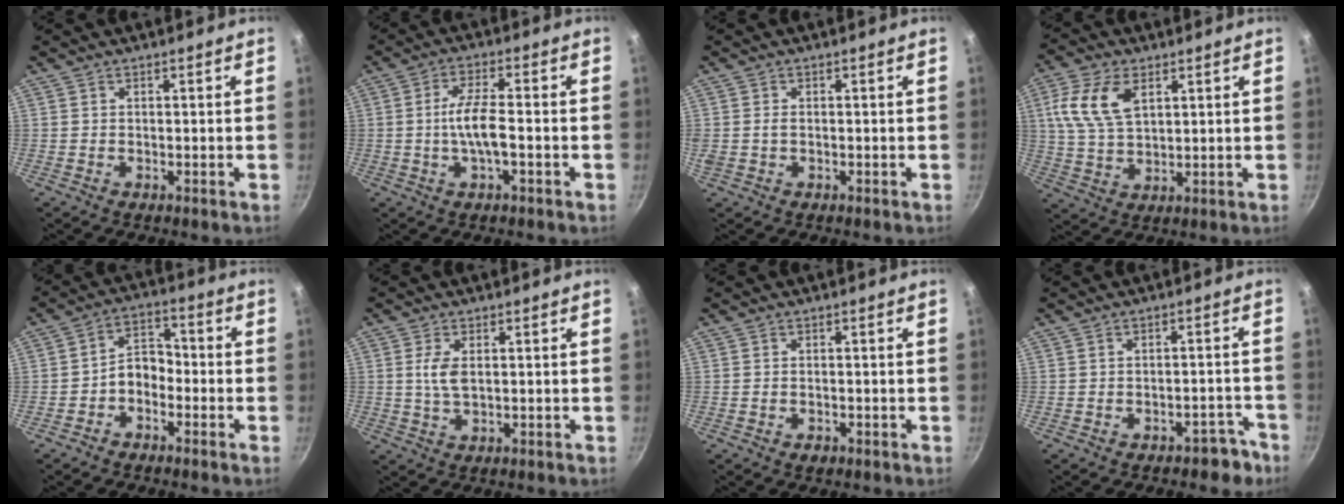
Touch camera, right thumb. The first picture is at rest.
{"total": 6.9, "force": [-1.4, 1.8, 6.5], "torque": [-0.123, 0.017, -0.033]}
{"total": 1.5, "force": [-0.1, 1.1, 1.0], "torque": [-0.018, 0.003, -0.002]}
{"total": 10.8, "force": [3.8, 6.2, 7.9], "torque": [-0.153, -0.005, 0.073]}
{"total": 5.8, "force": [-2.4, 4.0, 3.4], "torque": [-0.035, 0.041, -0.051]}
{"total": 4.1, "force": [0.6, 2.0, 3.5], "torque": [-0.071, -0.002, 0.013]}
{"total": 1.3, "force": [-0.8, 0.8, 0.7], "torque": [-0.014, 0.001, -0.010]}
{"total": 4.0, "force": [-2.9, 2.1, 1.7], "torque": [0.009, 0.042, -0.016]}